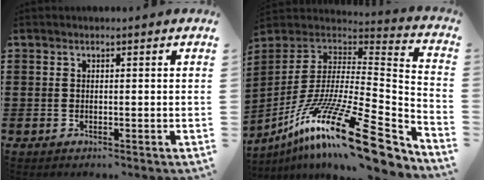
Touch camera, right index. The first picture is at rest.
{"total": 23.1, "force": [-14.4, 4.7, 17.5], "torque": [-0.291, 0.028, -0.244]}